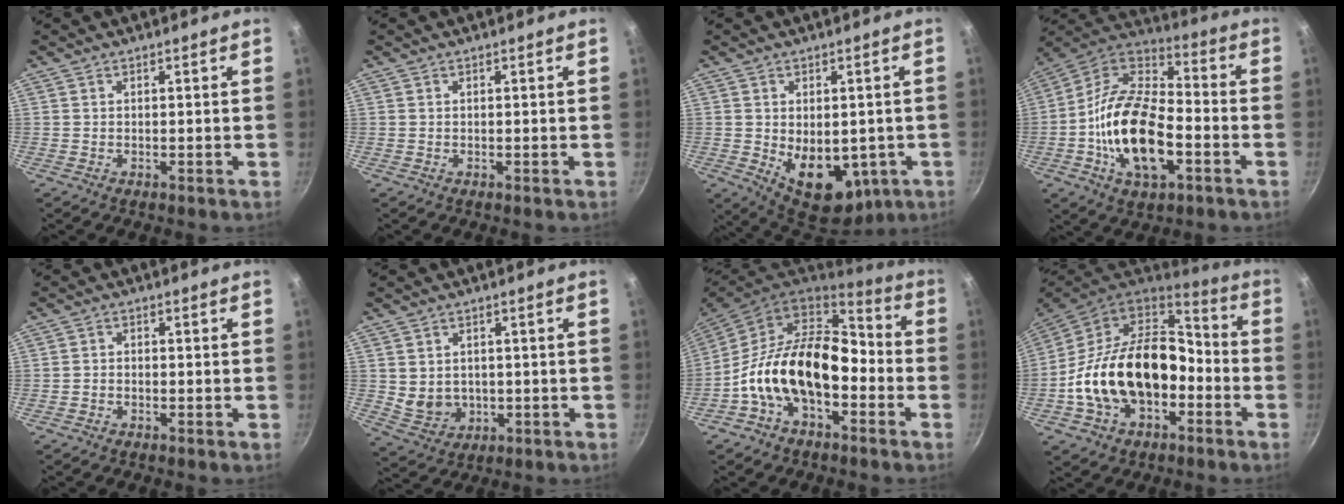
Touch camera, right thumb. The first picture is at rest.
{"total": 0.0}
{"total": 13.6, "force": [-2.4, 8.8, 10.1], "torque": [-0.113, -0.019, -0.010]}
{"total": 21.2, "force": [-5.6, 11.1, 17.2], "torque": [-0.310, 0.036, -0.117]}
{"total": 1.2, "force": [-0.9, 0.7, 0.5], "torque": [-0.013, 0.008, -0.018]}
{"total": 5.8, "force": [0.0, 4.9, 3.1], "torque": [-0.042, -0.006, 0.016]}
{"total": 18.7, "force": [-4.6, 11.3, 14.2], "torque": [-0.215, 0.057, -0.093]}
{"total": 23.5, "force": [-4.8, 15.5, 16.9], "torque": [-0.276, 0.060, -0.082]}